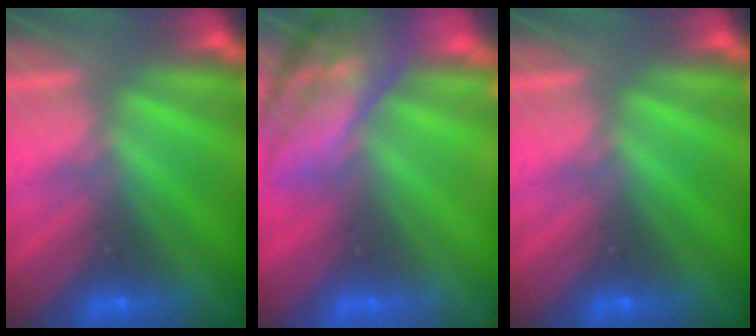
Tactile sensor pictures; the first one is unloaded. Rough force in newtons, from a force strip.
{"total": 7.4}
{"total": 0.0}